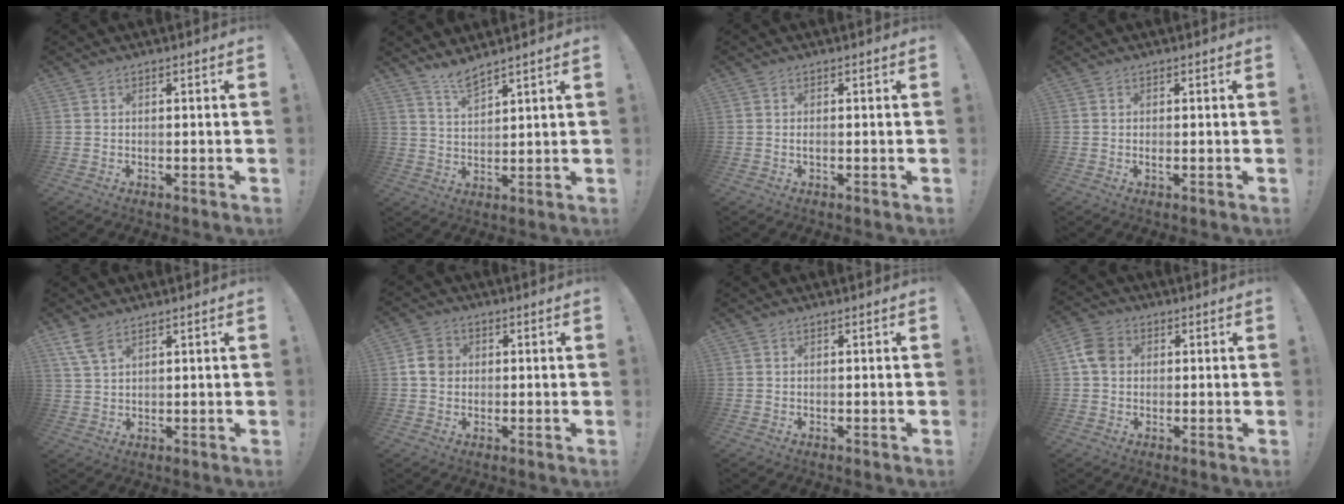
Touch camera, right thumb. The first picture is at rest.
{"total": 5.4, "force": [4.8, 0.6, 2.5], "torque": [-0.053, -0.025, 0.086]}
{"total": 0.8, "force": [-0.2, 0.1, 0.8], "torque": [-0.018, 0.002, -0.003]}
{"total": 0.9, "force": [0.0, 0.1, 0.9], "torque": [-0.011, -0.004, -0.001]}
{"total": 5.8, "force": [3.8, 2.6, 3.5], "torque": [-0.067, -0.012, 0.073]}
{"total": 6.1, "force": [0.5, 5.1, 3.2], "torque": [-0.041, 0.011, 0.013]}
{"total": 0.0}
{"total": 7.4, "force": [1.2, 5.8, 4.4], "torque": [-0.083, 0.010, 0.026]}